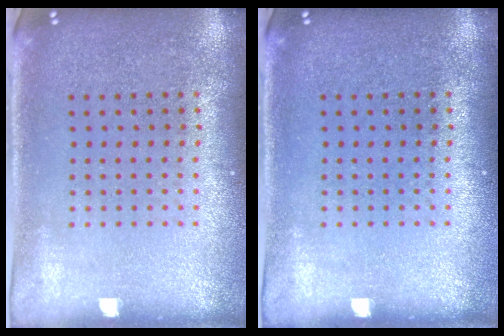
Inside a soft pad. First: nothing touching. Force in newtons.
{"total": 0.0}